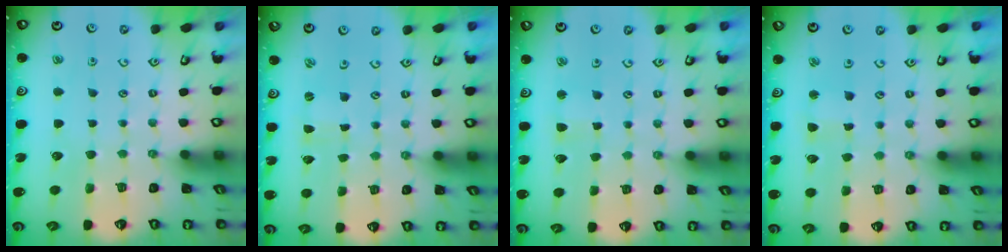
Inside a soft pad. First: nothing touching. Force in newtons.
{"total": 0.0}
{"total": 2.7, "press": 2.7, "slide": 0.3}
{"total": 2.2, "press": 2.2, "slide": 0.3}